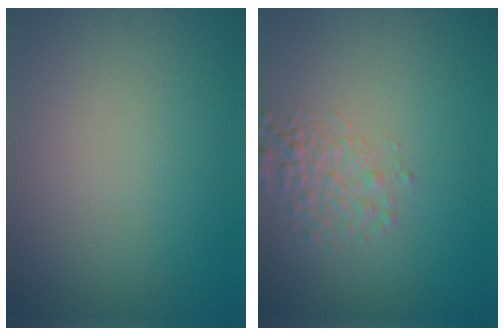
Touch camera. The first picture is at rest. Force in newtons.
{"total": 2.0, "press": 2.0, "slide": 0.1}